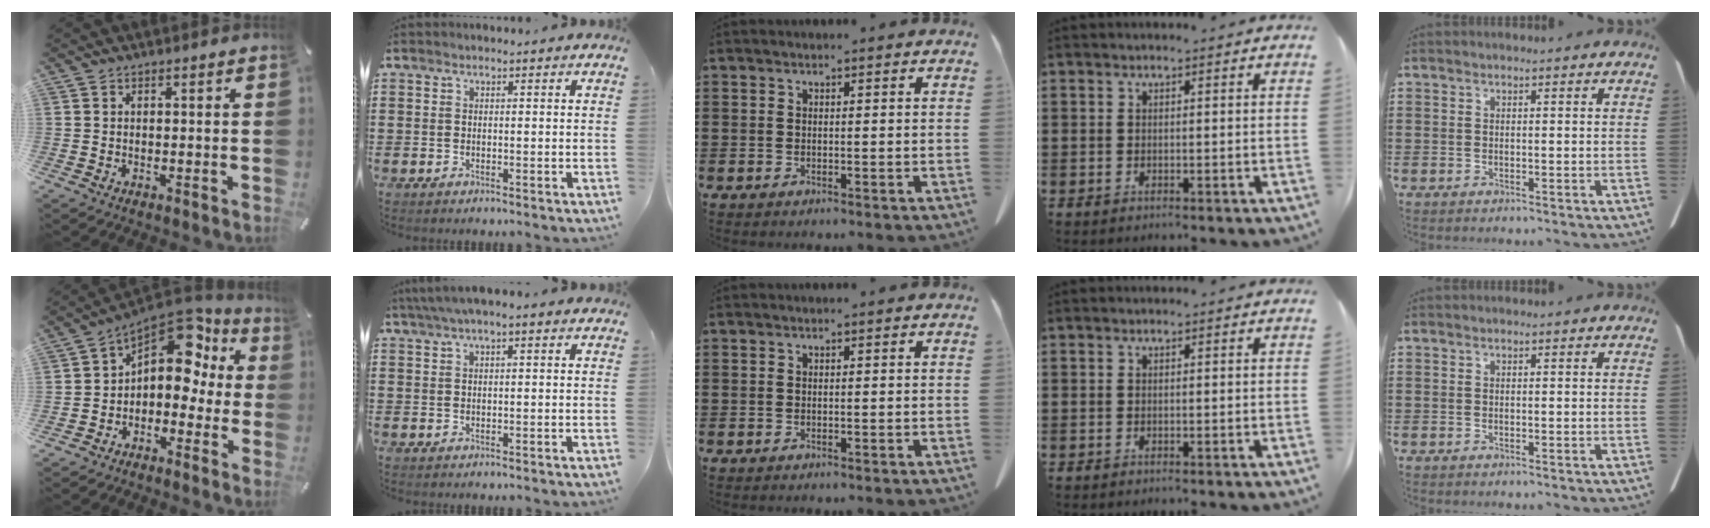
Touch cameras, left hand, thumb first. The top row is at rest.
{"thumb": {"total": 10.7, "force": [5.4, 6.7, 6.5], "torque": [-0.097, -0.048, 0.093]}, "index": {"total": 2.3, "force": [1.1, 0.2, 2.0], "torque": [-0.039, 0.002, 0.020]}}